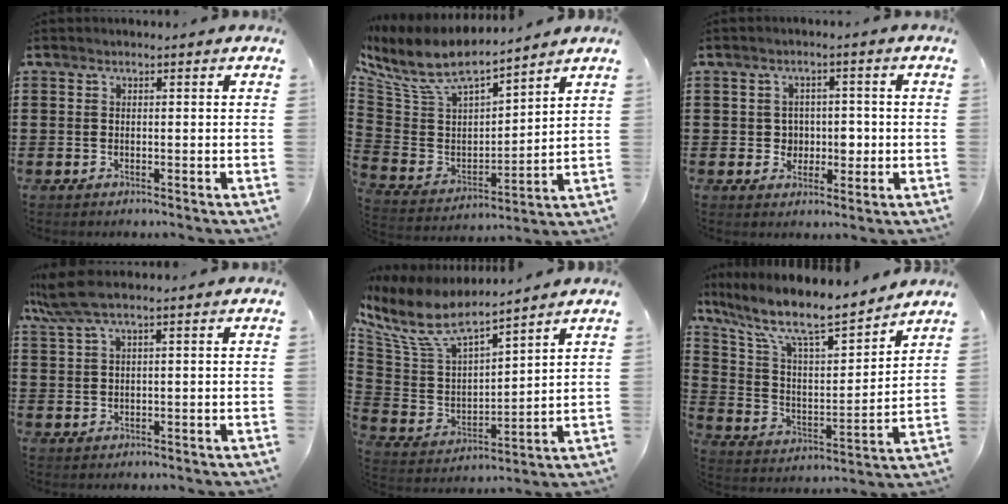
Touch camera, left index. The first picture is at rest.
{"total": 9.5, "force": [8.1, 2.8, 4.3], "torque": [-0.119, -0.052, 0.141]}
{"total": 3.6, "force": [-0.2, 3.2, 1.6], "torque": [-0.036, 0.004, -0.009]}
{"total": 4.0, "force": [2.2, 0.4, 3.3], "torque": [-0.083, 0.000, 0.034]}
{"total": 9.3, "force": [7.4, 3.0, 4.8], "torque": [-0.124, -0.038, 0.130]}
{"total": 10.6, "force": [8.8, 2.0, 5.7], "torque": [-0.149, -0.055, 0.147]}